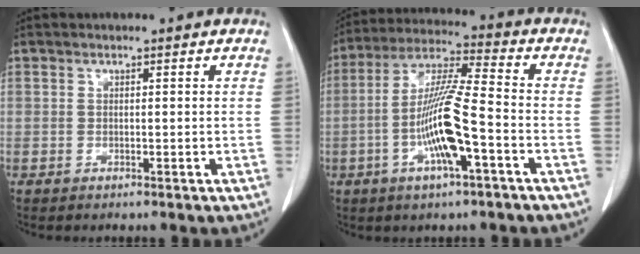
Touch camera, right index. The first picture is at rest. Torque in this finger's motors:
{"motor_torque": [1.41, -0.73, 0.59, 0.21]}